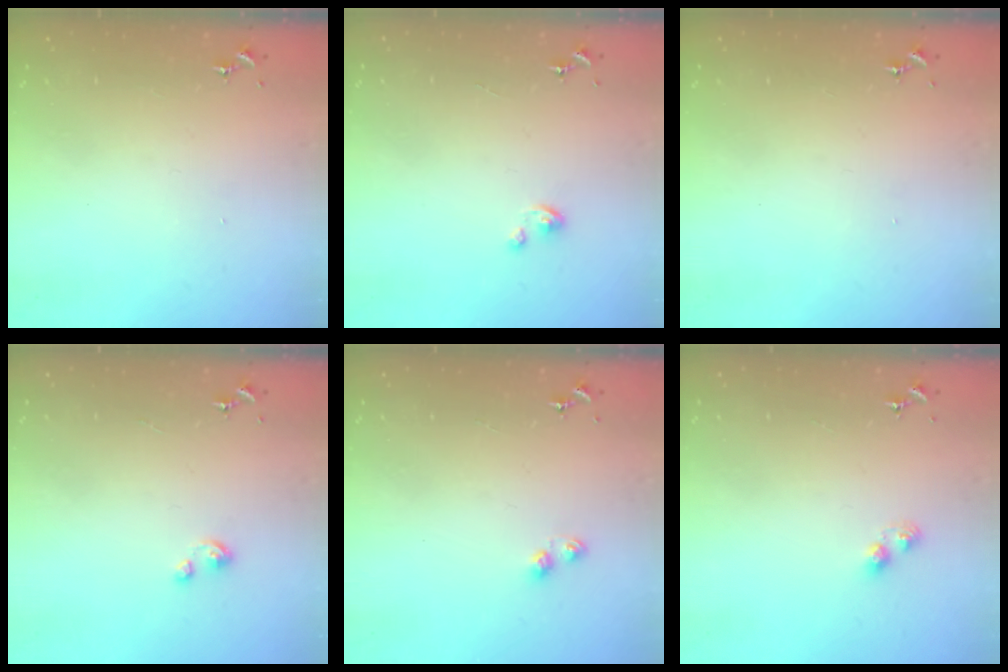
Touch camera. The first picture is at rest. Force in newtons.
{"total": 1.4, "press": 1.4, "slide": 0.1}
{"total": 0.0}
{"total": 3.0, "press": 3.0, "slide": 0.2}
{"total": 4.9, "press": 4.8, "slide": 0.8}
{"total": 3.4, "press": 3.3, "slide": 0.4}